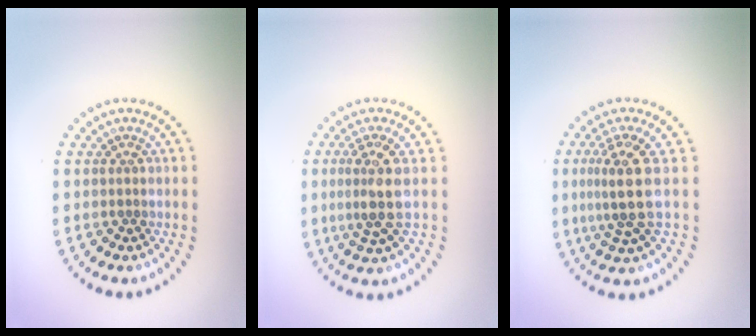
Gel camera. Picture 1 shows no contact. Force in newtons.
{"total": 3.2, "press": 2.5, "slide": 2.0}
{"total": 3.9, "press": 3.0, "slide": 2.5}